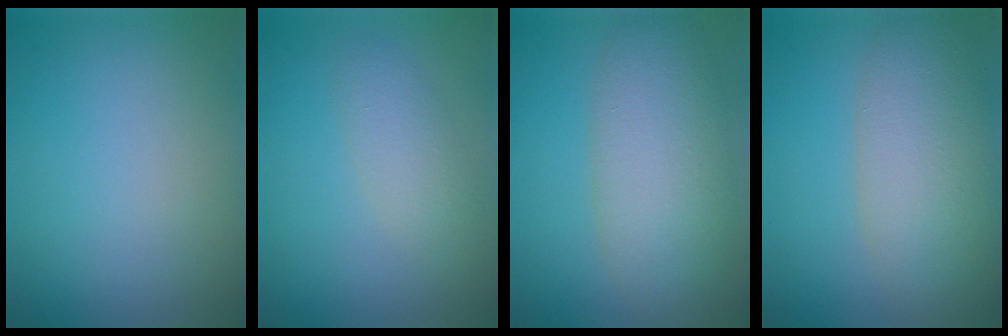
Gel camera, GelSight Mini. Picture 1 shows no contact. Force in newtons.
{"total": 2.4, "press": 2.4, "slide": 0.1}
{"total": 6.9, "press": 6.9, "slide": 0.4}
{"total": 7.0, "press": 7.0, "slide": 0.5}